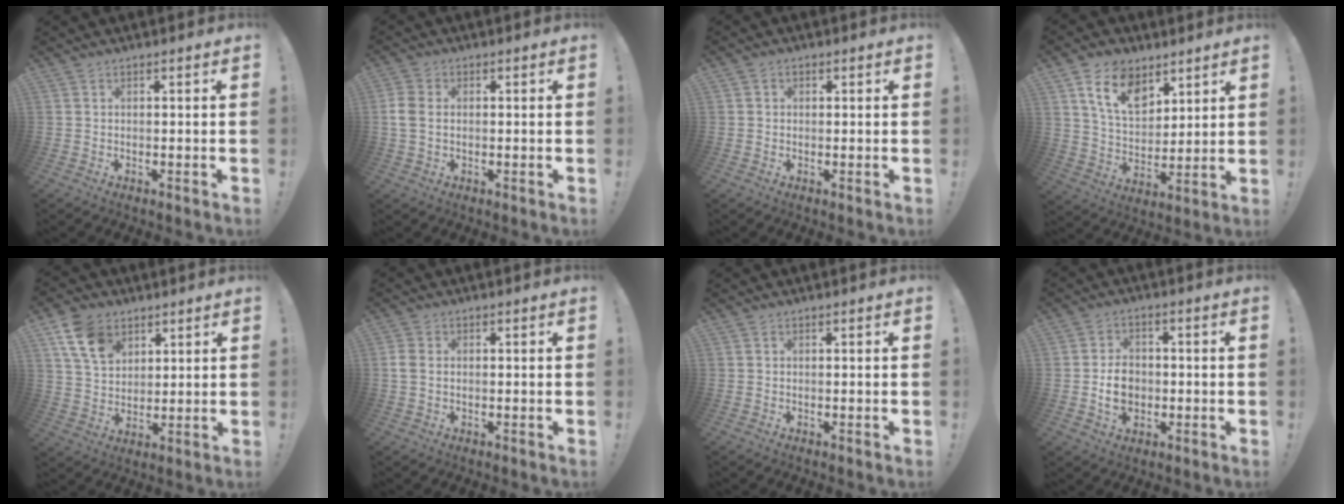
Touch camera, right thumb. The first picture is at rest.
{"total": 5.3, "force": [0.3, 3.8, 3.7], "torque": [-0.091, 0.009, 0.006]}
{"total": 1.3, "force": [0.0, 1.2, 0.6], "torque": [-0.007, 0.002, 0.000]}
{"total": 13.5, "force": [7.9, 8.3, 7.2], "torque": [-0.120, -0.036, 0.148]}
{"total": 12.2, "force": [6.3, 8.4, 6.1], "torque": [-0.108, -0.015, 0.126]}
{"total": 3.2, "force": [0.3, 2.3, 2.2], "torque": [-0.053, 0.009, 0.006]}
{"total": 0.0}
{"total": 8.0, "force": [-1.1, 6.4, 4.6], "torque": [-0.058, 0.007, -0.020]}